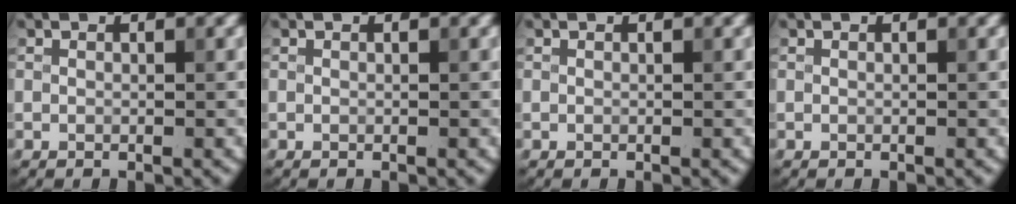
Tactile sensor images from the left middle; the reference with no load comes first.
{"total": 0.0}
{"total": 0.0}
{"total": 0.0}